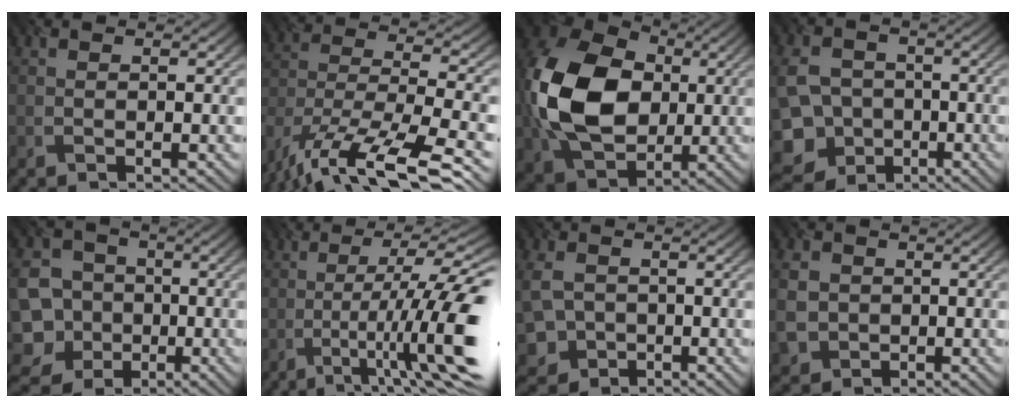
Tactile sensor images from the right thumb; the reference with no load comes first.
{"total": 15.1, "force": [-10.6, 5.9, 9.1], "torque": [-0.190, -0.012, -0.148]}
{"total": 16.4, "force": [0.6, 12.0, 11.2], "torque": [-0.278, 0.000, 0.012]}
{"total": 9.0, "force": [-2.3, 7.7, 4.2], "torque": [-0.117, -0.034, -0.048]}
{"total": 10.5, "force": [-3.1, 9.4, 3.5], "torque": [-0.105, -0.033, -0.084]}
{"total": 14.4, "force": [-3.7, 3.1, 13.6], "torque": [-0.204, 0.005, -0.052]}
{"total": 5.6, "force": [-0.8, 4.6, 3.0], "torque": [-0.088, -0.018, -0.014]}
{"total": 4.6, "force": [-0.1, 4.1, 2.0], "torque": [-0.066, -0.012, -0.003]}